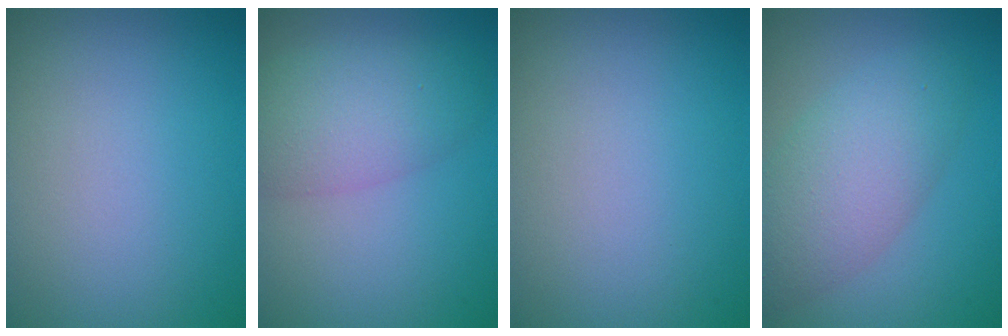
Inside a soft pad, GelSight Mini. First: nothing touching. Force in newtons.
{"total": 5.0, "press": 5.0, "slide": 0.3}
{"total": 0.0}
{"total": 5.4, "press": 5.3, "slide": 0.2}